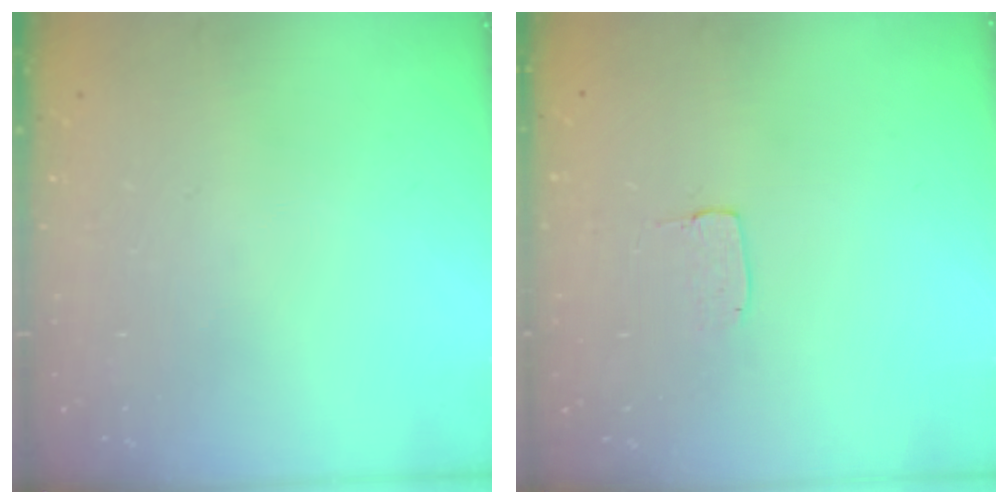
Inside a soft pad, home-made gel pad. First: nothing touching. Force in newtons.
{"total": 2.9, "press": 2.9, "slide": 0.2}